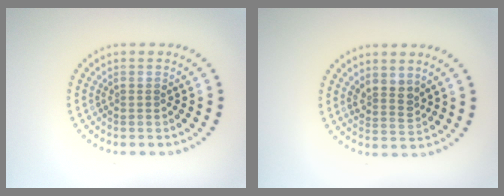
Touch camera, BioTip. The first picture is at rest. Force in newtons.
{"total": 2.1, "press": 1.7, "slide": 1.4}